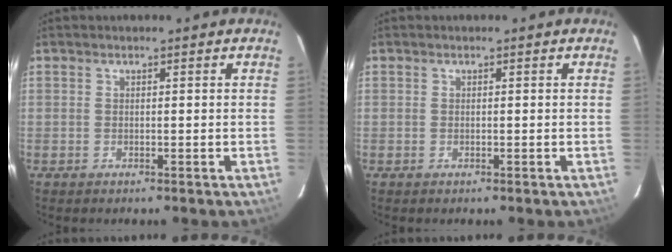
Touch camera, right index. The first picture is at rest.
{"total": 0.0}